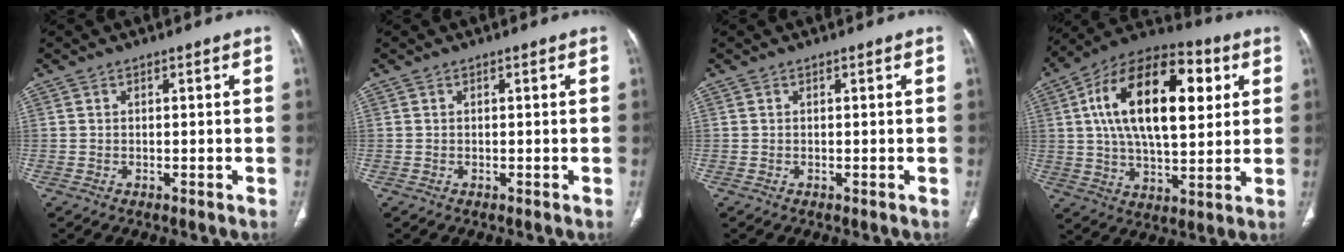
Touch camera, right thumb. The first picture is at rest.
{"total": 0.0}
{"total": 0.0}
{"total": 24.3, "force": [6.0, 12.3, 20.1], "torque": [-0.316, 0.007, 0.088]}